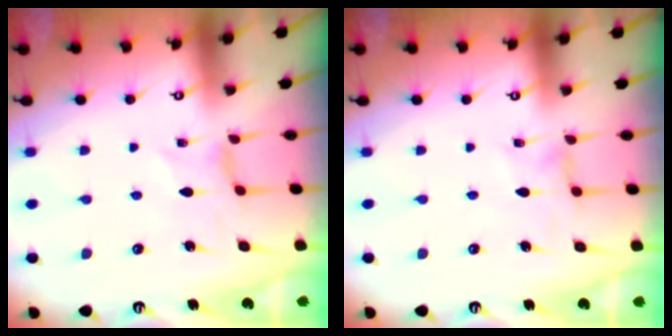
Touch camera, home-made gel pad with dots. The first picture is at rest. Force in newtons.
{"total": 0.9, "press": 0.9, "slide": 0.3}